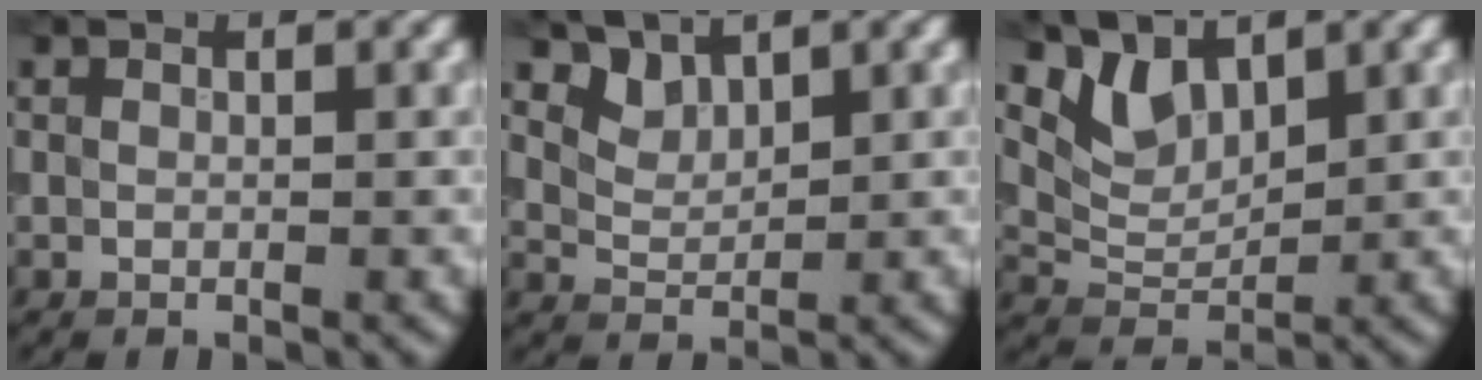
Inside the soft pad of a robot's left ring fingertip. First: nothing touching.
{"total": 2.2, "force": [1.9, 1.0, 0.6], "torque": [-0.017, -0.009, 0.045]}
{"total": 3.3, "force": [2.4, 1.6, 1.5], "torque": [-0.039, -0.010, 0.049]}